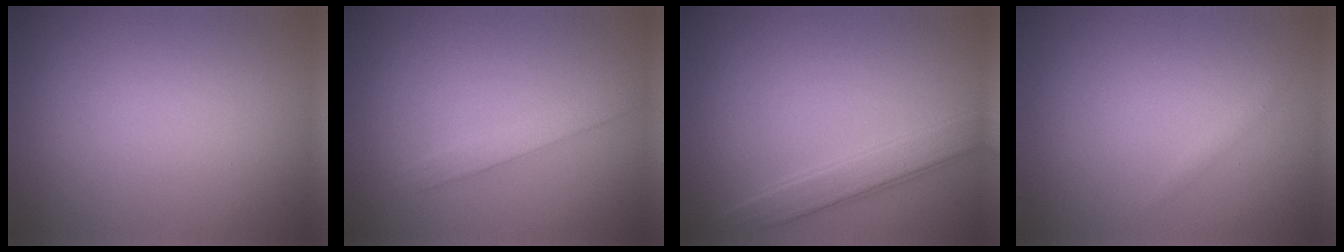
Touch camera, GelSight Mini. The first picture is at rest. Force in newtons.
{"total": 2.0, "press": 2.0, "slide": 0.0}
{"total": 3.1, "press": 3.1, "slide": 0.1}
{"total": 0.5, "press": 0.5, "slide": 0.0}